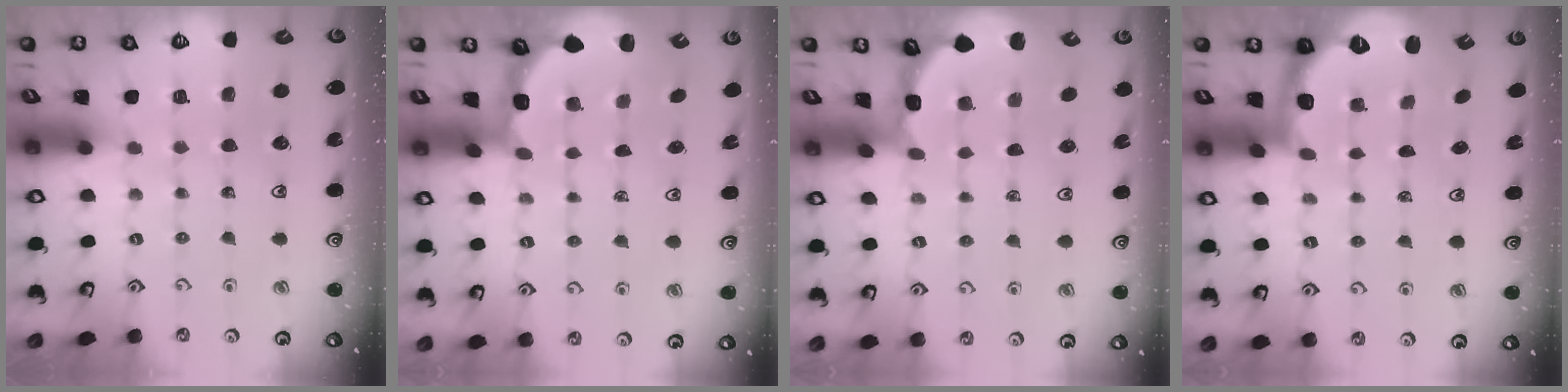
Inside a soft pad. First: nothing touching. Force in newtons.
{"total": 2.7, "press": 2.3, "slide": 1.4}
{"total": 1.9, "press": 1.9, "slide": 0.1}
{"total": 2.6, "press": 1.6, "slide": 2.1}